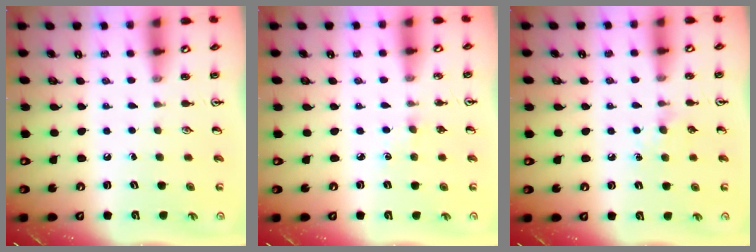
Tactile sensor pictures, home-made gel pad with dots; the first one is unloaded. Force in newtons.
{"total": 2.0, "press": 2.0, "slide": 0.3}
{"total": 5.0, "press": 4.9, "slide": 0.6}